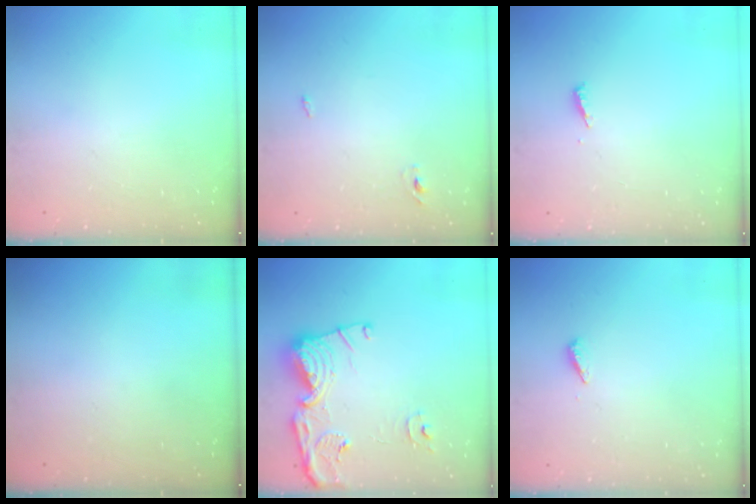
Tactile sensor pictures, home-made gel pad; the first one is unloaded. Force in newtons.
{"total": 2.3, "press": 2.1, "slide": 1.0}
{"total": 3.6, "press": 3.6, "slide": 0.4}
{"total": 0.0}
{"total": 16.3, "press": 16.2, "slide": 1.5}
{"total": 2.9, "press": 2.9, "slide": 0.3}